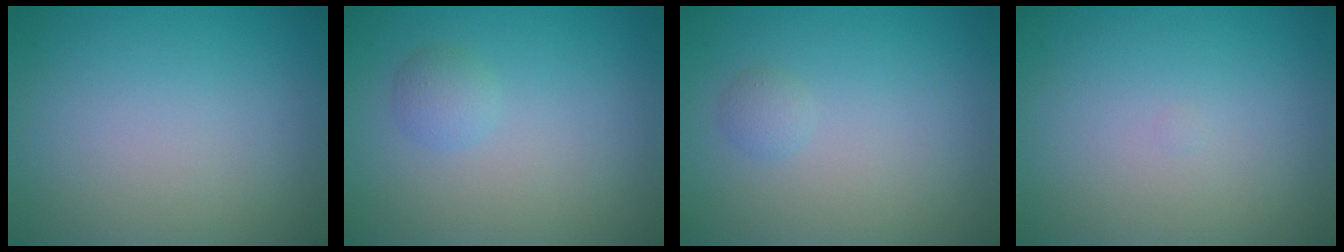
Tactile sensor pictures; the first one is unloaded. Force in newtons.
{"total": 1.4, "press": 1.4, "slide": 0.1}
{"total": 0.8, "press": 0.8, "slide": 0.0}
{"total": 0.0}